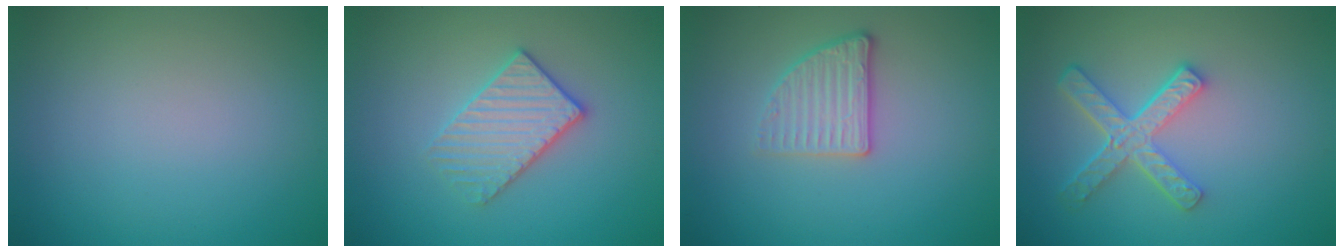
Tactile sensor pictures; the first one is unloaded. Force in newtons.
{"total": 3.3, "press": 3.1, "slide": 1.1}
{"total": 2.6, "press": 2.4, "slide": 1.0}
{"total": 4.5, "press": 3.3, "slide": 3.0}